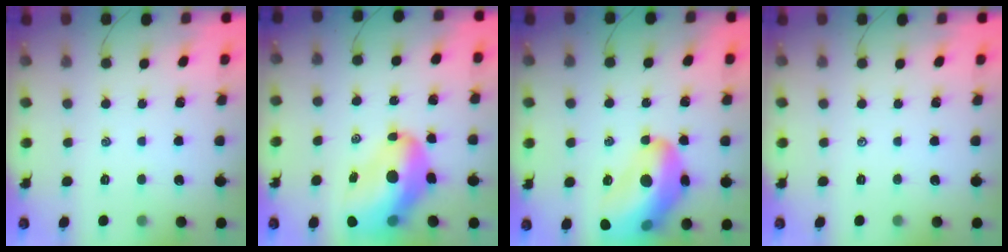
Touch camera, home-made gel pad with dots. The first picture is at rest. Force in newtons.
{"total": 16.7, "press": 16.1, "slide": 4.6}
{"total": 22.2, "press": 21.9, "slide": 3.7}
{"total": 0.0}